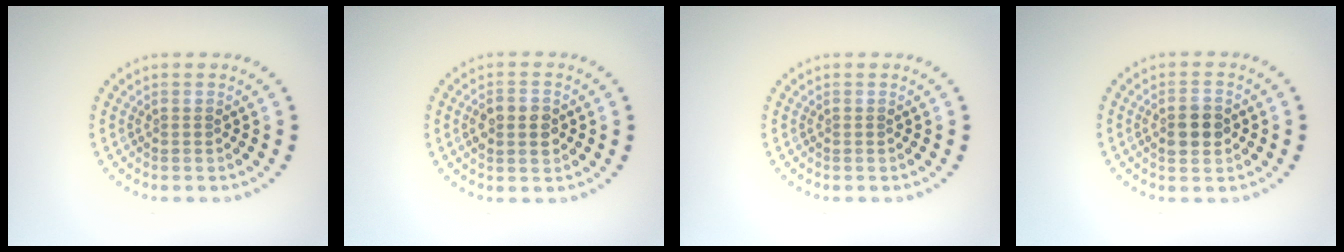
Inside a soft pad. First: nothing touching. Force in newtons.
{"total": 2.9, "press": 2.9, "slide": 0.1}
{"total": 0.0}
{"total": 2.9, "press": 2.9, "slide": 0.0}